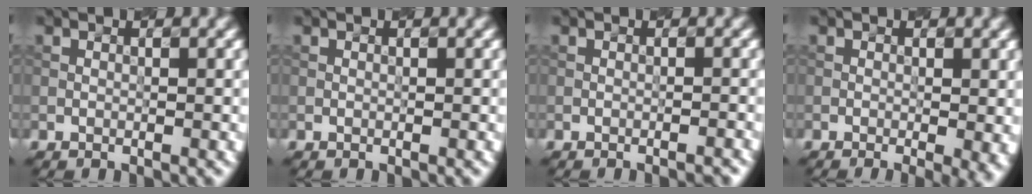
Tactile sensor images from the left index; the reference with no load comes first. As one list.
[{"total": 0.0}, {"total": 1.3, "force": [-0.9, 0.4, 0.9], "torque": [0.011, 0.010, -0.023]}, {"total": 4.5, "force": [-1.0, 1.5, 4.1], "torque": [-0.042, -0.007, -0.004]}]